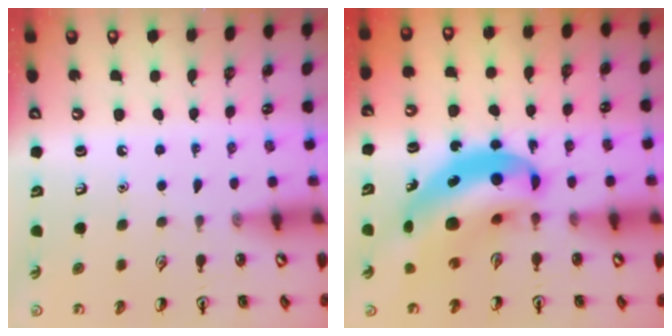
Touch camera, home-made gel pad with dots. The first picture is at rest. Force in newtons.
{"total": 13.6, "press": 12.9, "slide": 4.2}